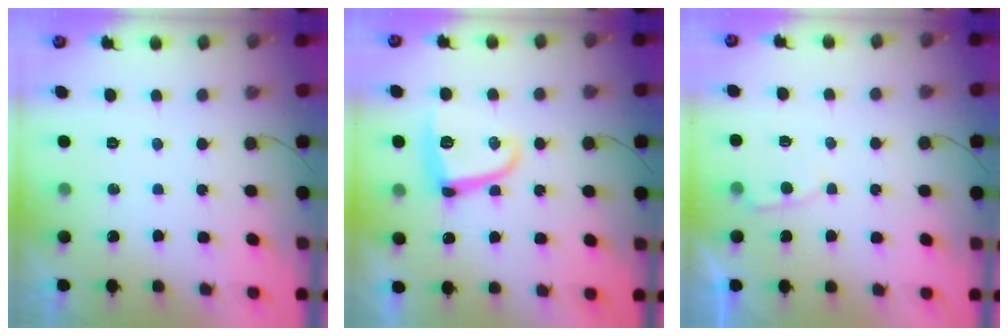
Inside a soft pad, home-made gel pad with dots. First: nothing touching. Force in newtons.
{"total": 9.9, "press": 9.9, "slide": 0.9}
{"total": 2.7, "press": 2.7, "slide": 0.3}